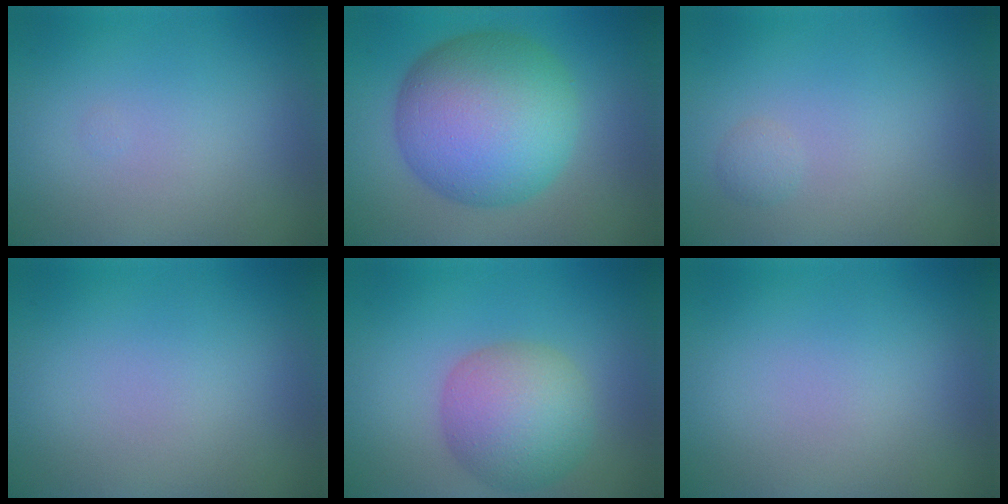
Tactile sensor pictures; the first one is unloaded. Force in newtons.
{"total": 11.7, "press": 11.7, "slide": 0.1}
{"total": 0.7, "press": 0.7, "slide": 0.0}
{"total": 0.0}
{"total": 5.4, "press": 5.4, "slide": 0.2}
{"total": 0.0}